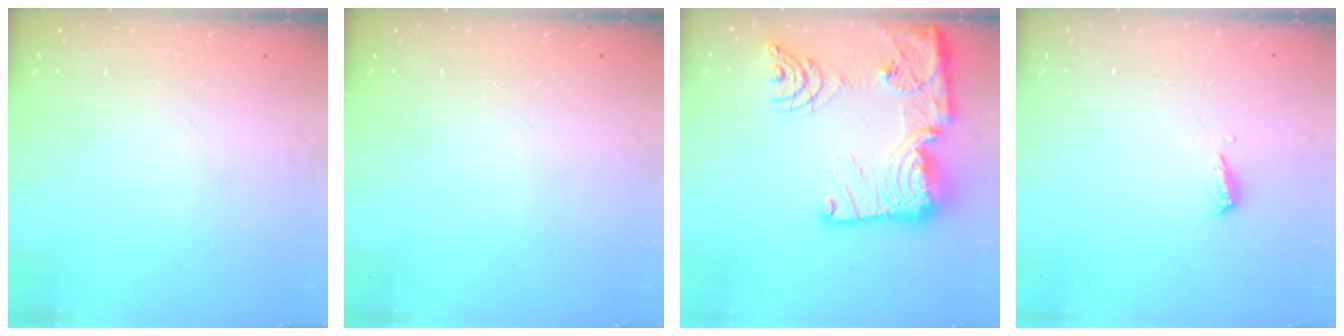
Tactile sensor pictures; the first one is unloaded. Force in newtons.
{"total": 0.0}
{"total": 25.2, "press": 25.1, "slide": 2.6}
{"total": 3.0, "press": 3.0, "slide": 0.2}